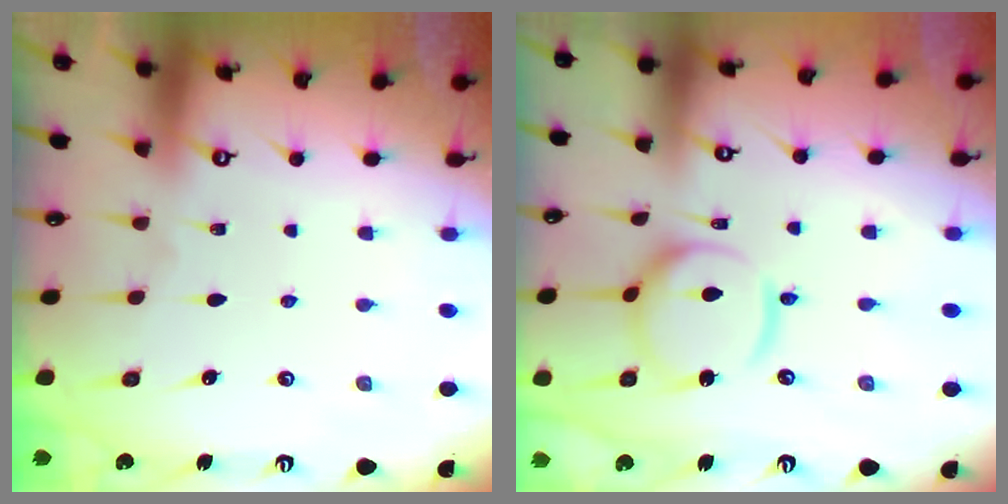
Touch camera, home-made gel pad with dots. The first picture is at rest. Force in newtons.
{"total": 10.9, "press": 10.9, "slide": 1.1}